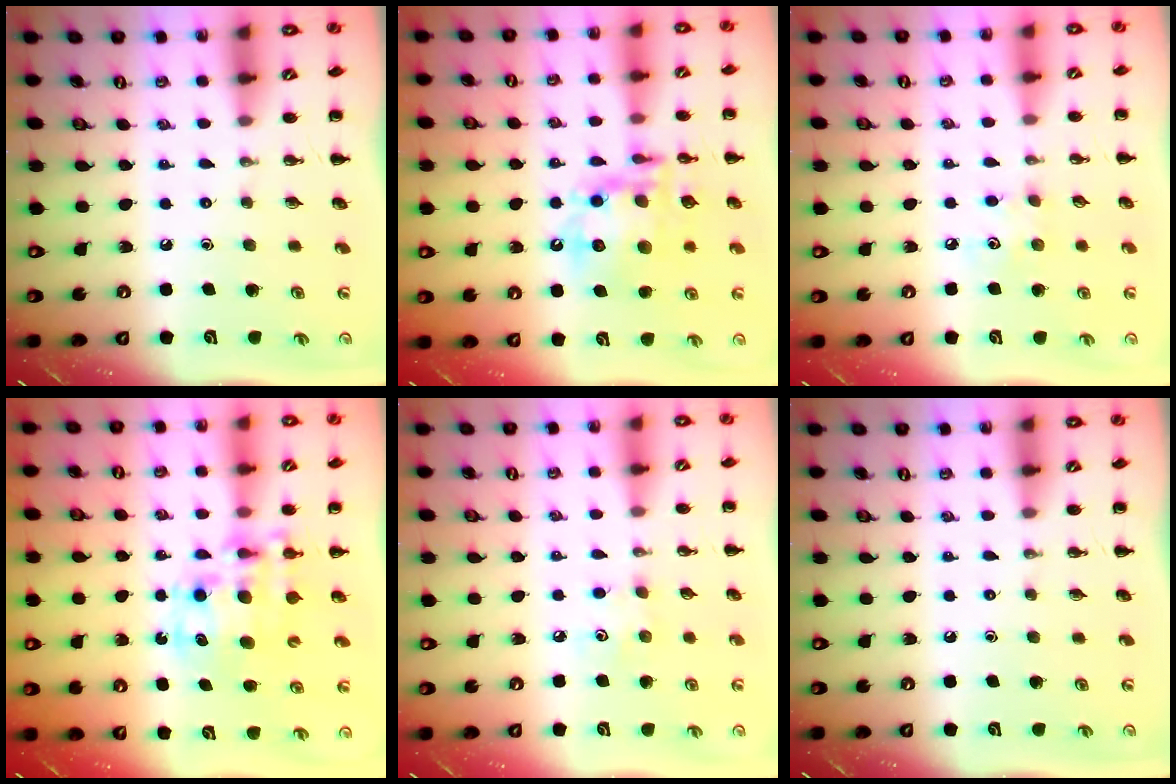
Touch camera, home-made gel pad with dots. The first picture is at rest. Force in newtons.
{"total": 16.6, "press": 16.2, "slide": 3.6}
{"total": 4.8, "press": 4.7, "slide": 1.2}
{"total": 11.9, "press": 11.6, "slide": 2.7}
{"total": 3.9, "press": 3.7, "slide": 1.0}
{"total": 0.0}